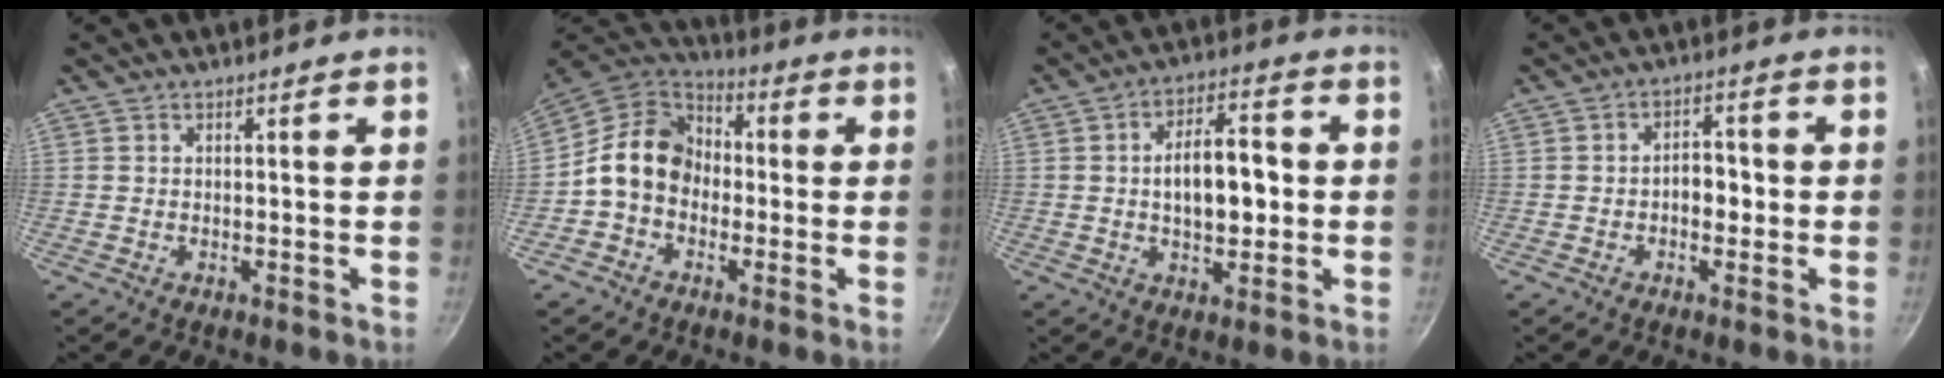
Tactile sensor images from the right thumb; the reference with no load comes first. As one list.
[{"total": 13.1, "force": [-1.1, 10.6, 7.7], "torque": [-0.099, 0.042, -0.040]}, {"total": 10.8, "force": [-0.3, 5.8, 9.1], "torque": [-0.116, 0.019, -0.008]}, {"total": 4.1, "force": [-0.8, 2.8, 2.9], "torque": [-0.018, 0.016, -0.016]}]